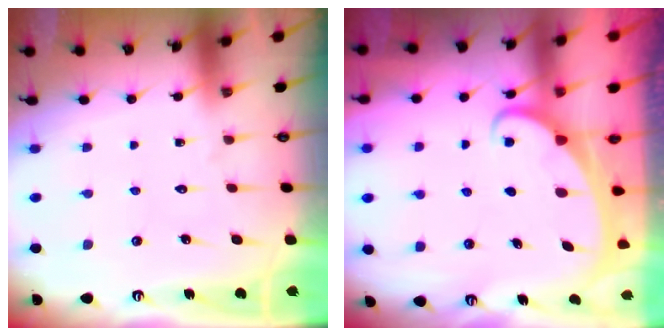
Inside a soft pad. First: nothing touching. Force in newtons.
{"total": 1.9, "press": 1.9, "slide": 0.1}